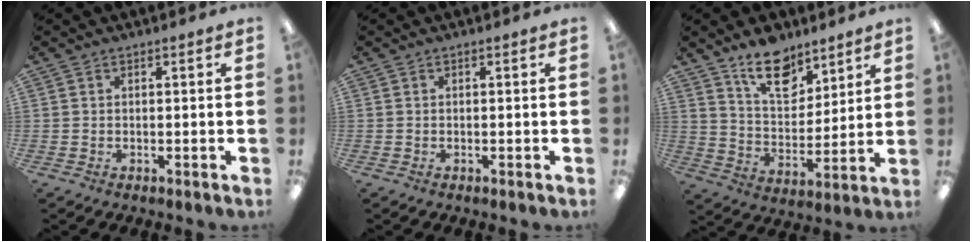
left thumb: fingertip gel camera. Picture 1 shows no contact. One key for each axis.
{"total": 0.0}
{"total": 14.3, "fx": 10.4, "fy": 7.2, "fz": 6.6, "tx": -0.088, "ty": -0.063, "tz": 0.186}